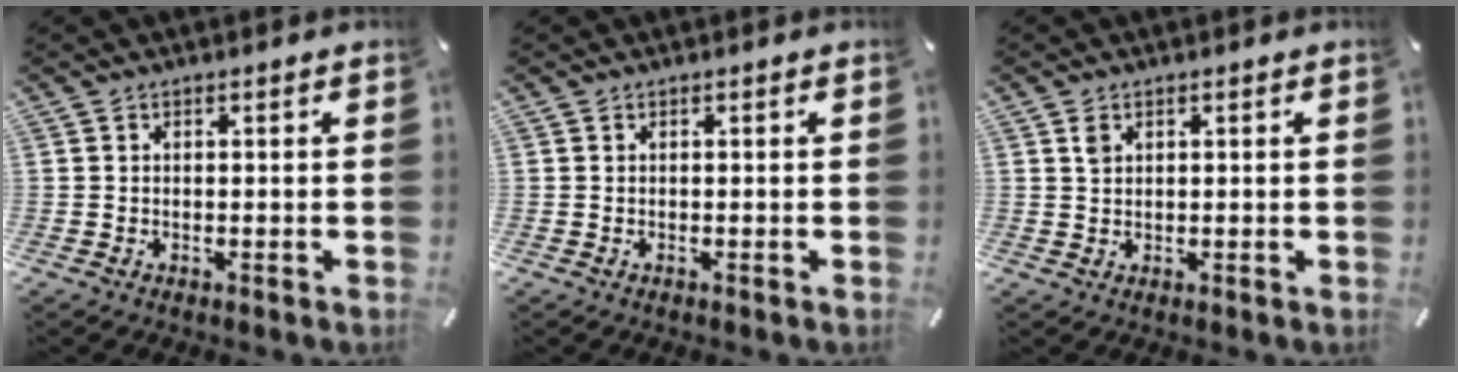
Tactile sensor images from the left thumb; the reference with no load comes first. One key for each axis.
{"total": 0.0}
{"total": 1.7, "fx": 1.0, "fy": 1.2, "fz": 0.8, "tx": -0.009, "ty": -0.003, "tz": 0.017}